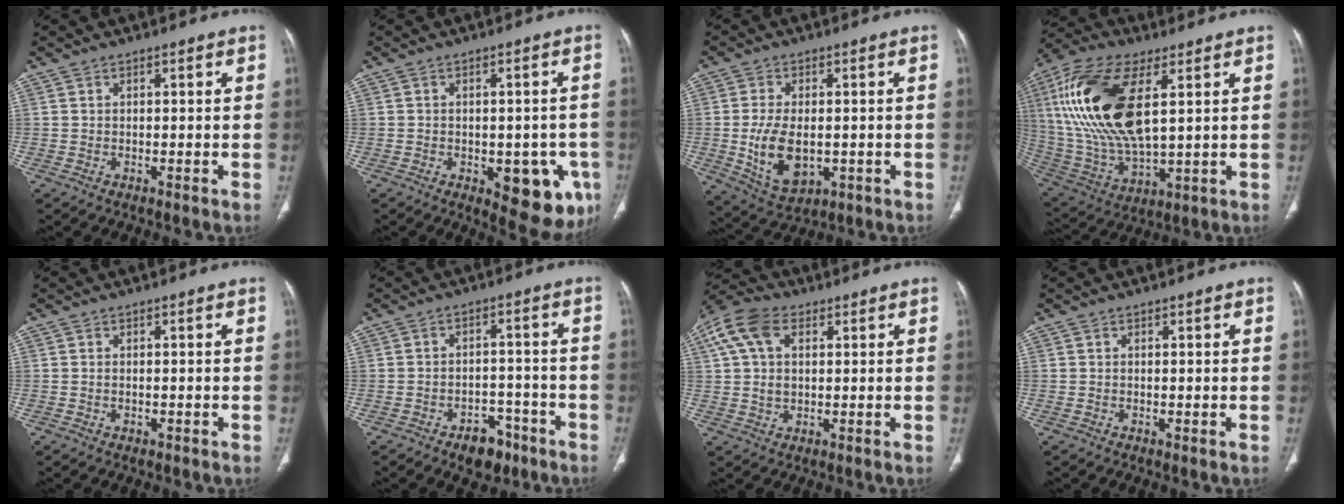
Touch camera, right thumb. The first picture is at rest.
{"total": 12.2, "force": [-4.3, 5.9, 9.9], "torque": [-0.087, 0.004, -0.039]}
{"total": 10.7, "force": [-1.3, 6.3, 8.5], "torque": [-0.152, -0.009, -0.008]}
{"total": 23.3, "force": [5.8, 10.7, 19.9], "torque": [-0.420, -0.015, 0.111]}
{"total": 0.6, "force": [-0.1, 0.4, 0.5], "torque": [-0.013, 0.001, 0.000]}
{"total": 7.0, "force": [-4.4, 4.3, 3.3], "torque": [-0.022, 0.034, -0.060]}
{"total": 11.4, "force": [3.8, 7.2, 7.9], "torque": [-0.162, 0.017, 0.069]}
{"total": 0.0}